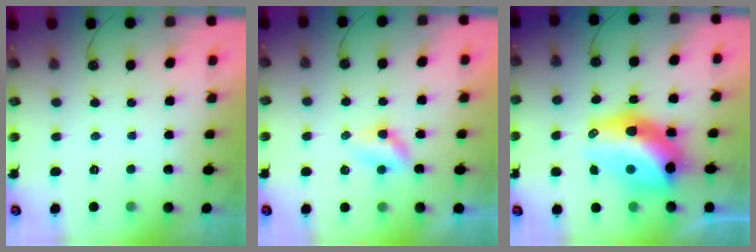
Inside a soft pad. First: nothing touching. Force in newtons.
{"total": 3.3, "press": 3.2, "slide": 0.4}
{"total": 16.5, "press": 16.4, "slide": 1.5}